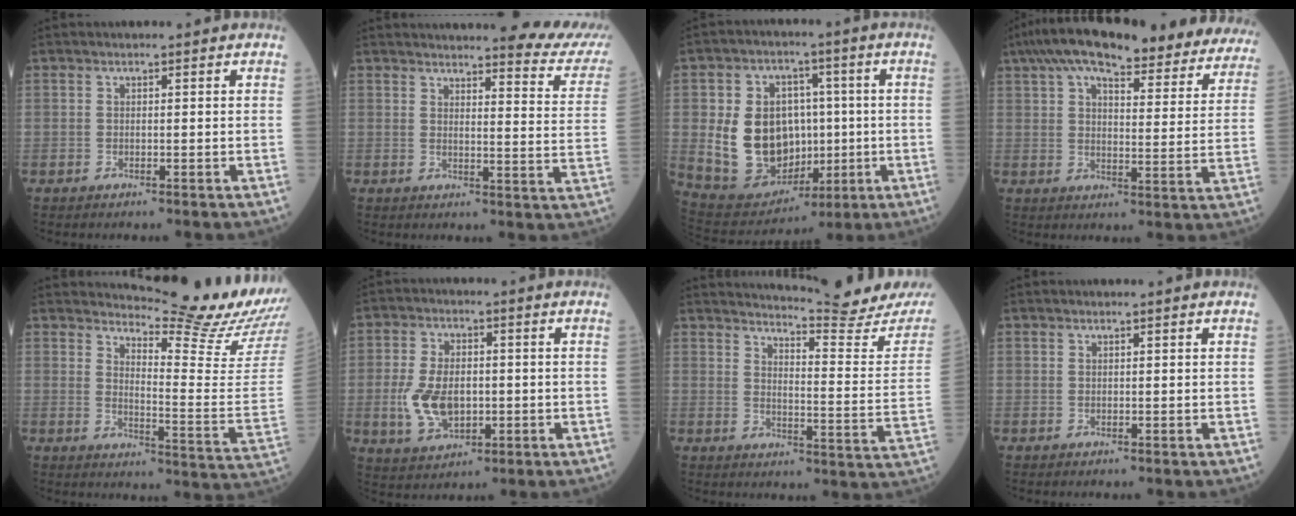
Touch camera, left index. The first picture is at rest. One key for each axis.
{"total": 13.6, "fx": 13.1, "fy": 0.0, "fz": 3.8, "tx": -0.038, "ty": -0.075, "tz": 0.135}
{"total": 15.0, "fx": -0.2, "fy": 11.4, "fz": 9.7, "tx": -0.201, "ty": 0.028, "tz": 0.025}
{"total": 30.7, "fx": 25.9, "fy": 7.7, "fz": 14.5, "tx": -0.222, "ty": 0.002, "tz": 0.316}
{"total": 17.2, "fx": 16.6, "fy": -1.3, "fz": 4.2, "tx": -0.075, "ty": -0.138, "tz": 0.199}
{"total": 8.6, "fx": -1.2, "fy": 5.3, "fz": 6.7, "tx": -0.149, "ty": 0.003, "tz": -0.009}
{"total": 16.0, "fx": 15.5, "fy": -2.4, "fz": 3.0, "tx": -0.049, "ty": -0.112, "tz": 0.190}
{"total": 0.0}